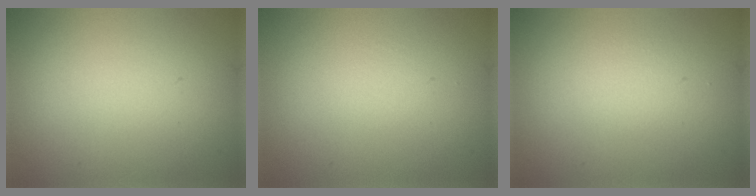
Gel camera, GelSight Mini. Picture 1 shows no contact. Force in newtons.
{"total": 0.0}
{"total": 1.2, "press": 1.2, "slide": 0.1}